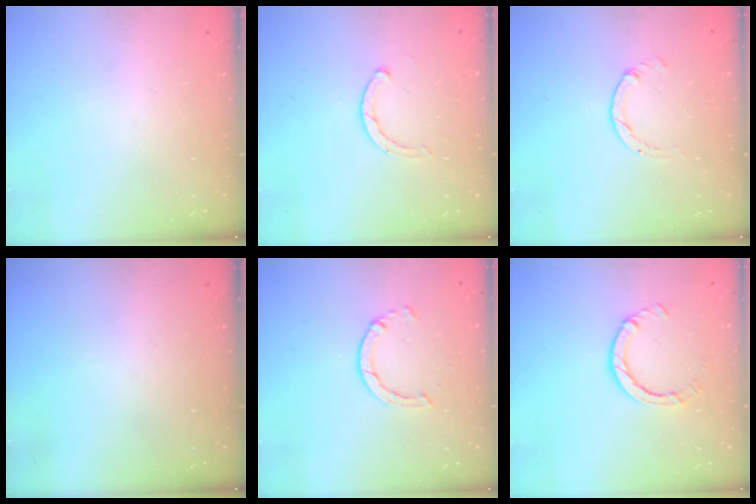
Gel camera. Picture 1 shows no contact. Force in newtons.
{"total": 1.9, "press": 1.8, "slide": 0.3}
{"total": 0.0}
{"total": 0.0}
{"total": 2.9, "press": 2.9, "slide": 0.4}
{"total": 4.2, "press": 4.2, "slide": 0.4}